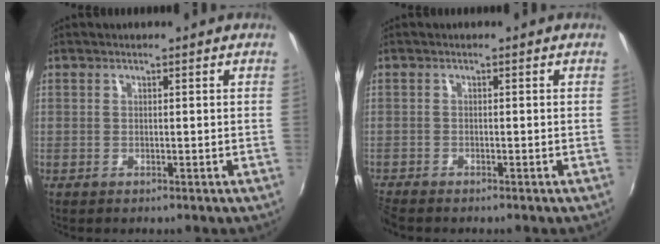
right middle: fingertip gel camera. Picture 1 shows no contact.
{"total": 2.3, "force": [-2.2, 0.2, 0.6], "torque": [-0.019, -0.014, -0.046]}